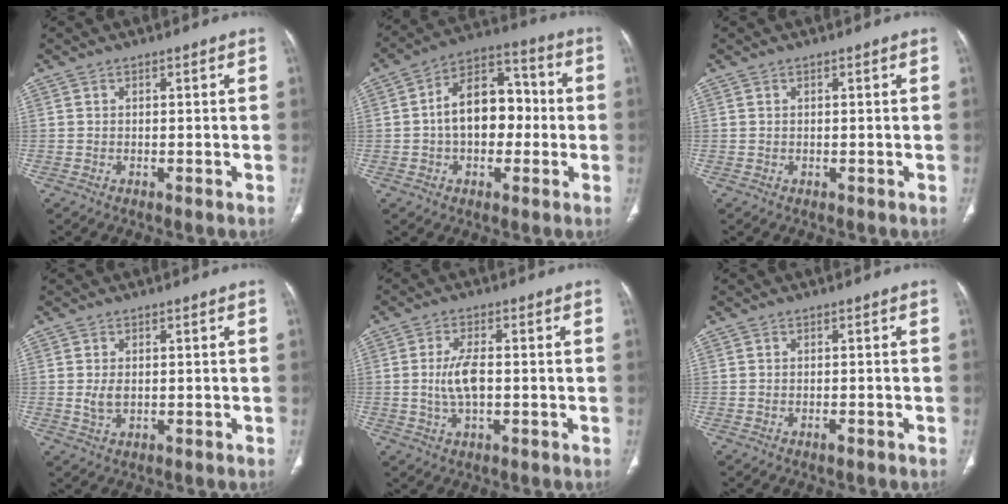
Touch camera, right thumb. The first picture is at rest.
{"total": 13.6, "force": [-0.5, 9.0, 10.2], "torque": [-0.127, 0.041, -0.017]}
{"total": 0.0}
{"total": 2.3, "force": [0.2, 1.4, 1.8], "torque": [-0.043, -0.004, 0.007]}
{"total": 5.7, "force": [-0.2, 2.5, 5.1], "torque": [-0.111, 0.002, -0.006]}
{"total": 0.7, "force": [-0.5, 0.2, 0.4], "torque": [-0.012, 0.000, -0.009]}